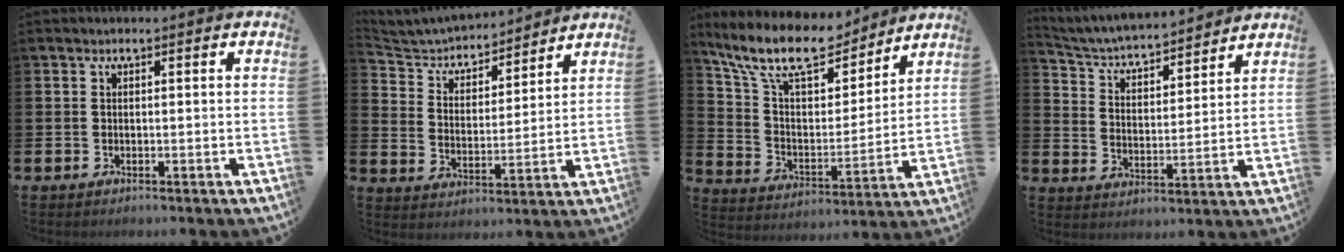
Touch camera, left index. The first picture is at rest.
{"total": 5.2, "force": [4.9, 1.4, 0.7], "torque": [-0.049, -0.038, 0.081]}
{"total": 12.6, "force": [10.8, 4.0, 5.0], "torque": [-0.139, -0.064, 0.191]}
{"total": 5.0, "force": [4.8, 0.9, 1.2], "torque": [-0.054, -0.043, 0.078]}